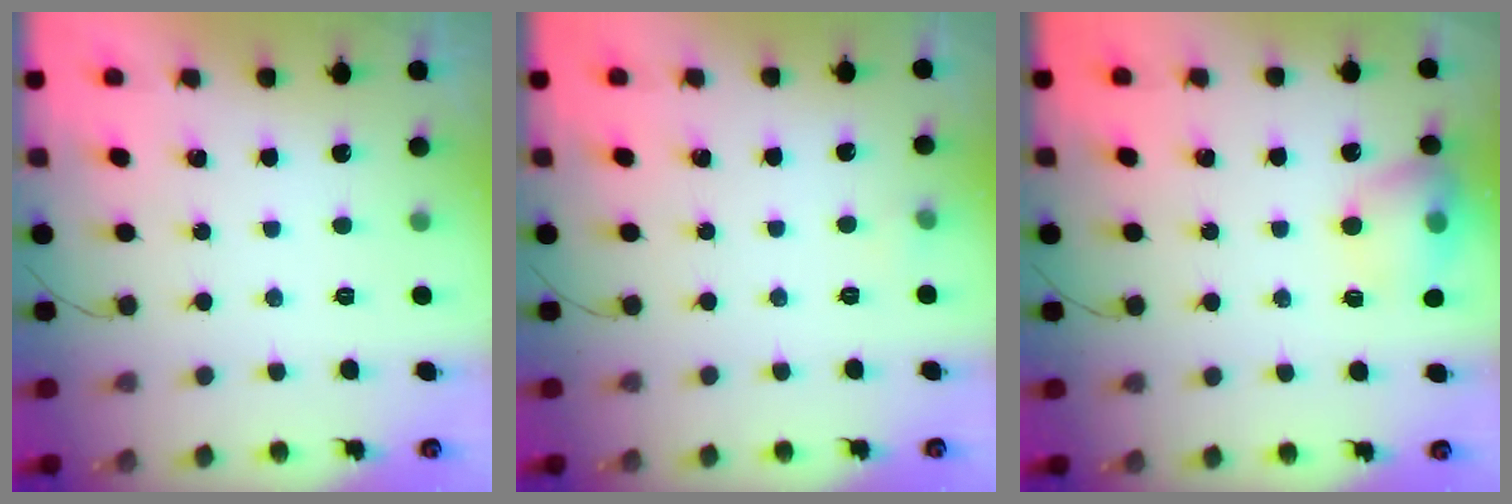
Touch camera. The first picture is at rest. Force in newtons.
{"total": 3.3, "press": 2.6, "slide": 2.1}
{"total": 12.8, "press": 12.7, "slide": 1.5}